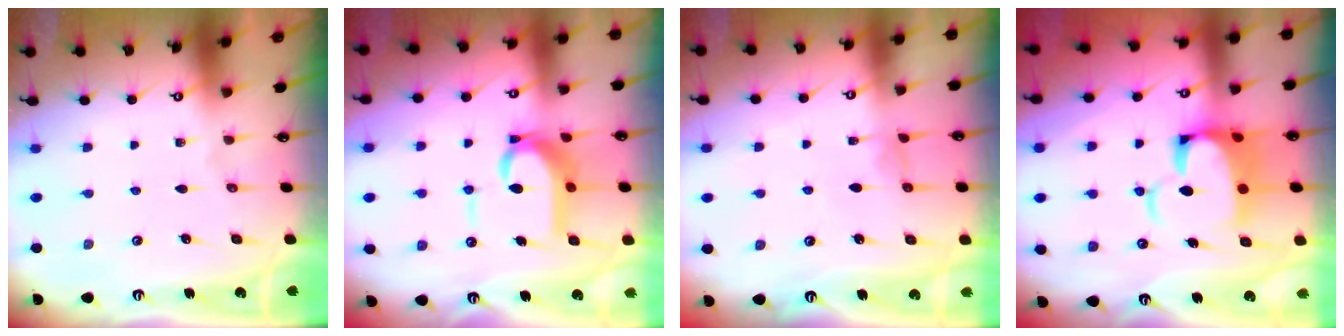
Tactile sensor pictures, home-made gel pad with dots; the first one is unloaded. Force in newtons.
{"total": 8.2, "press": 8.1, "slide": 1.2}
{"total": 0.7, "press": 0.4, "slide": 0.5}
{"total": 8.5, "press": 8.4, "slide": 1.6}